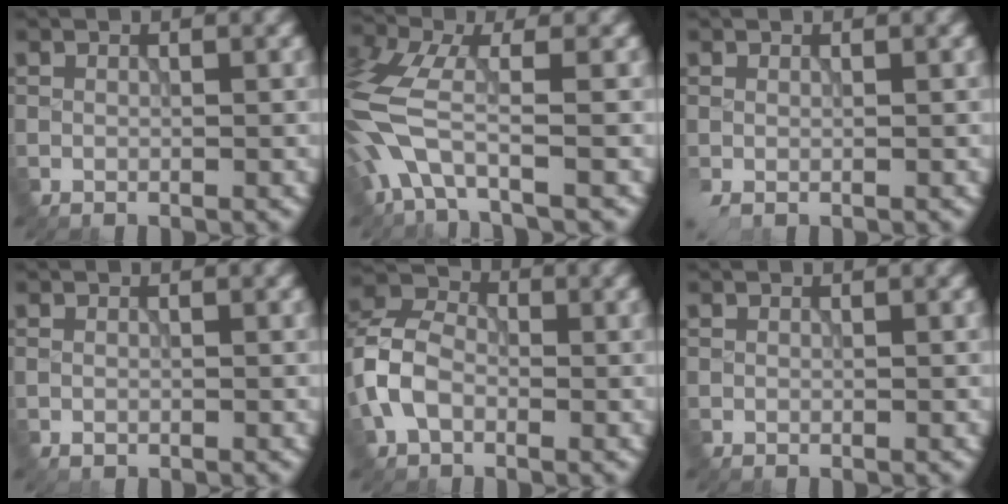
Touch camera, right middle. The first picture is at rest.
{"total": 6.4, "force": [-2.4, 2.4, 5.5], "torque": [-0.147, 0.000, -0.064]}
{"total": 1.0, "force": [0.1, 0.2, 1.0], "torque": [-0.024, -0.001, -0.001]}
{"total": 0.5, "force": [-0.3, 0.3, 0.3], "torque": [-0.008, -0.003, -0.003]}
{"total": 5.5, "force": [-1.3, 4.0, 3.5], "torque": [-0.077, 0.014, -0.039]}
{"total": 0.0}